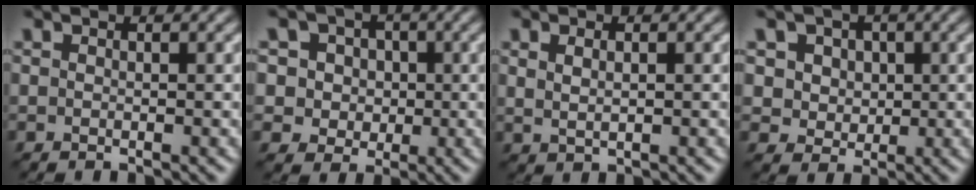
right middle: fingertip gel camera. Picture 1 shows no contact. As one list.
[{"total": 6.8, "force": [2.2, 6.0, 2.4], "torque": [-0.040, 0.025, 0.018]}, {"total": 1.5, "force": [0.5, 0.7, 1.2], "torque": [-0.026, -0.004, 0.015]}, {"total": 5.4, "force": [2.1, 4.4, 2.2], "torque": [-0.036, 0.009, 0.027]}]